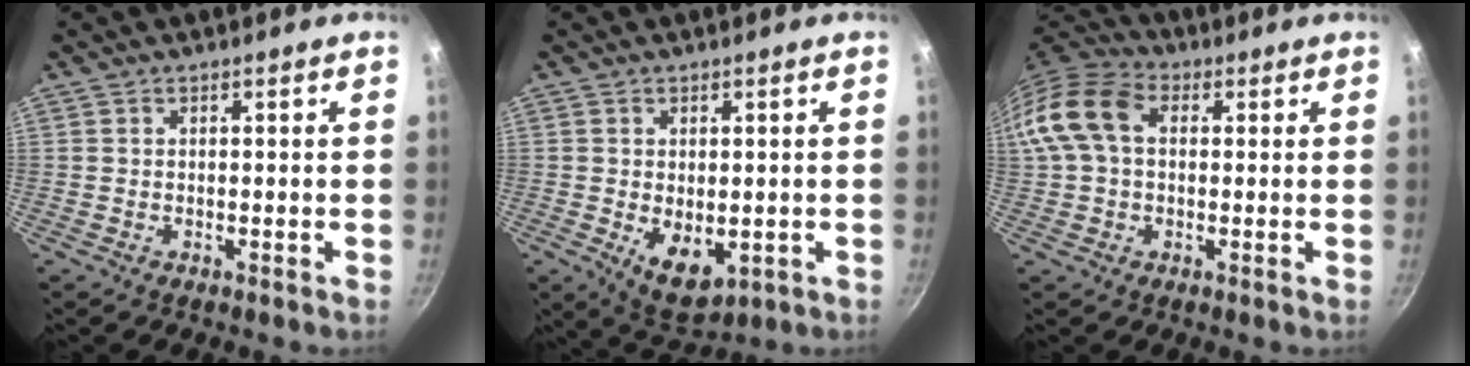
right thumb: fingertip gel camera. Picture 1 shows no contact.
{"total": 7.5, "force": [-1.1, 4.6, 5.8], "torque": [-0.076, -0.020, 0.001]}
{"total": 12.4, "force": [2.0, 8.6, 8.8], "torque": [-0.157, 0.028, 0.019]}